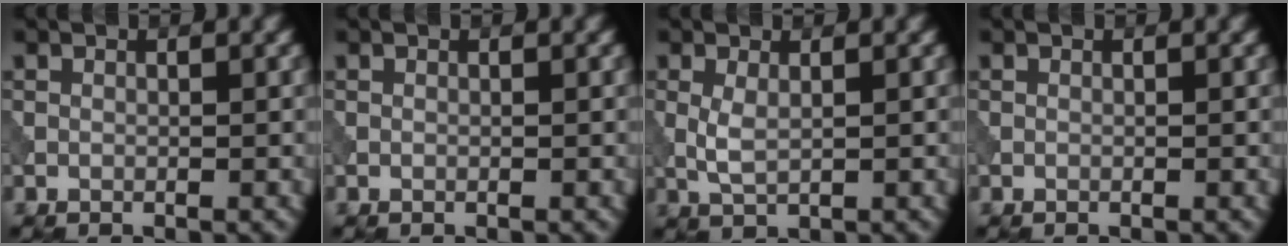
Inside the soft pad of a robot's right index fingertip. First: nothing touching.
{"total": 0.0}
{"total": 2.0, "force": [0.3, 0.8, 1.7], "torque": [-0.045, -0.001, 0.007]}
{"total": 0.0}